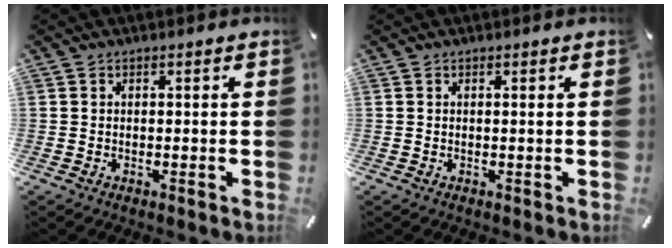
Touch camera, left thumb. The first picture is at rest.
{"total": 0.0}